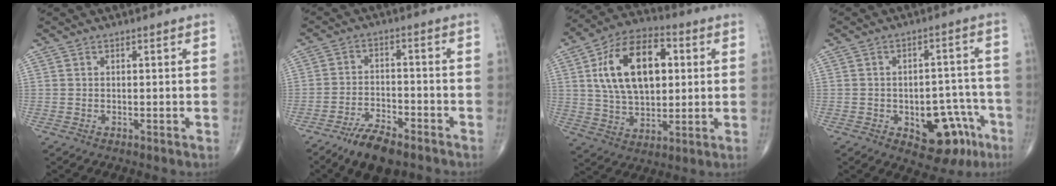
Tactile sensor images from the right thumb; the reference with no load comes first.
{"total": 8.7, "force": [-6.3, 3.2, 5.0], "torque": [-0.080, 0.033, -0.111]}
{"total": 19.0, "force": [4.1, 11.0, 14.9], "torque": [-0.236, 0.009, 0.070]}
{"total": 12.2, "force": [-5.4, 7.0, 8.4], "torque": [-0.066, 0.048, -0.060]}